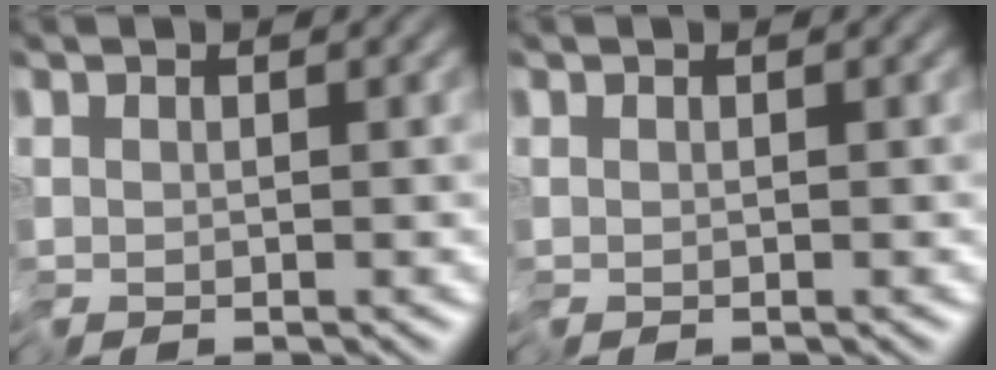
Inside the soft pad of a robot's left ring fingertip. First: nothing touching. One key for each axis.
{"total": 0.0}